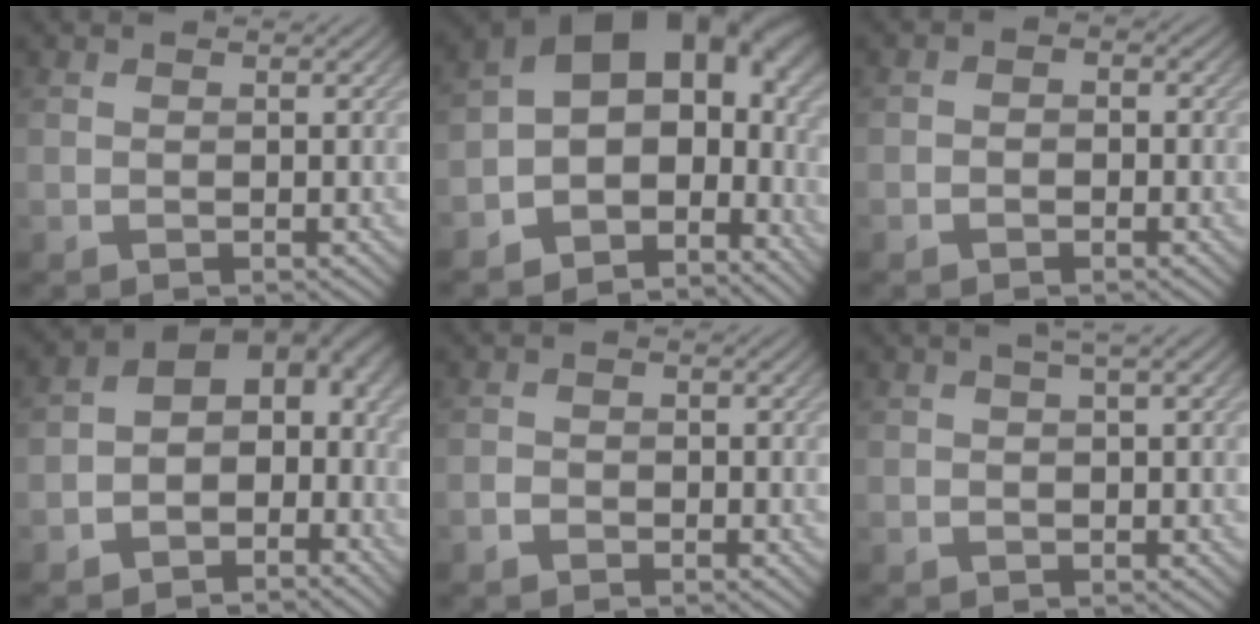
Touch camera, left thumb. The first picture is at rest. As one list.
[{"total": 14.4, "force": [-2.4, 10.0, 10.1], "torque": [-0.161, -0.013, -0.026]}, {"total": 1.3, "force": [-0.7, 1.0, 0.5], "torque": [-0.003, 0.002, -0.013]}, {"total": 8.6, "force": [-2.8, 5.8, 5.7], "torque": [-0.076, -0.006, -0.053]}, {"total": 1.5, "force": [-1.2, 0.9, 0.4], "torque": [-0.007, 0.001, -0.028]}, {"total": 1.4, "force": [0.3, 0.2, 1.4], "torque": [-0.022, 0.010, 0.006]}]